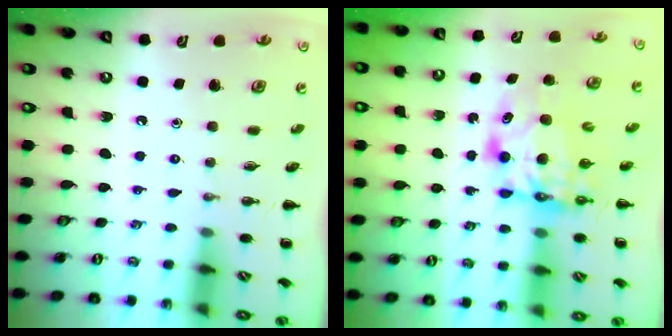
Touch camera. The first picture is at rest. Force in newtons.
{"total": 6.8, "press": 6.7, "slide": 1.3}